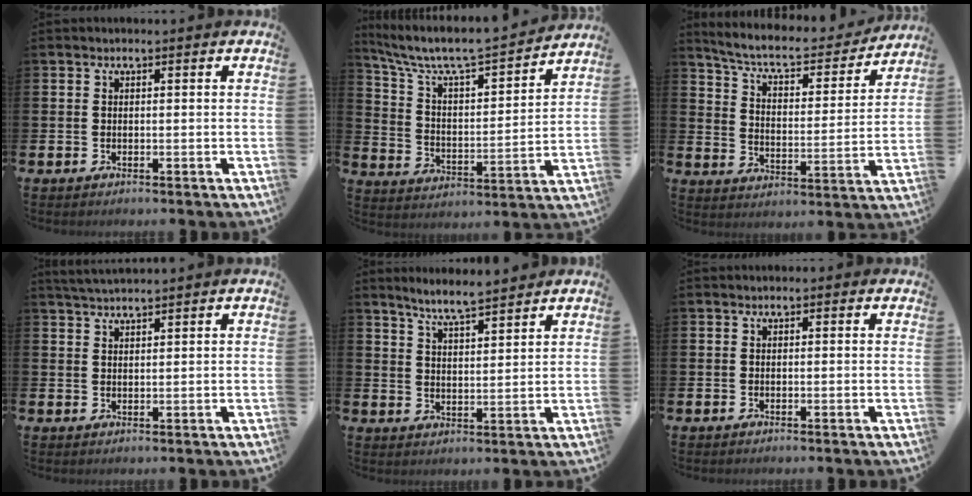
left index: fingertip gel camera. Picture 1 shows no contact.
{"total": 8.1, "force": [7.4, 1.4, 3.0], "torque": [-0.092, -0.057, 0.121]}
{"total": 7.5, "force": [6.7, 1.7, 2.9], "torque": [-0.091, -0.046, 0.112]}
{"total": 2.6, "force": [2.6, 0.2, 0.5], "torque": [-0.010, -0.010, 0.047]}
{"total": 5.8, "force": [5.6, 0.1, 1.6], "torque": [-0.043, -0.030, 0.099]}
{"total": 0.0}